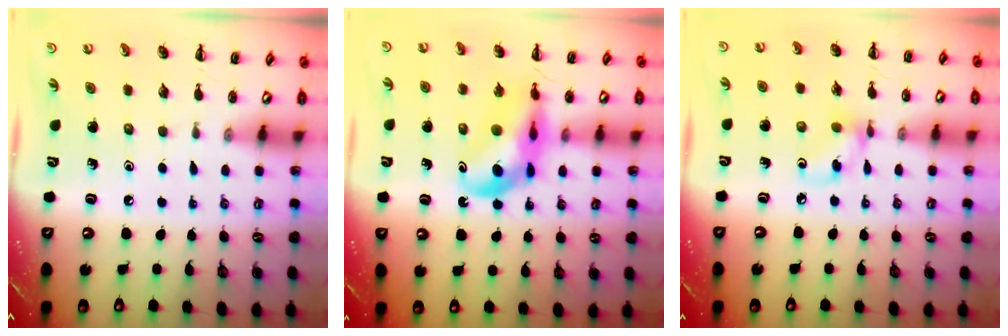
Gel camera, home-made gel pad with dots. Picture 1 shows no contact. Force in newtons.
{"total": 12.6, "press": 12.0, "slide": 3.5}
{"total": 5.6, "press": 5.6, "slide": 0.1}